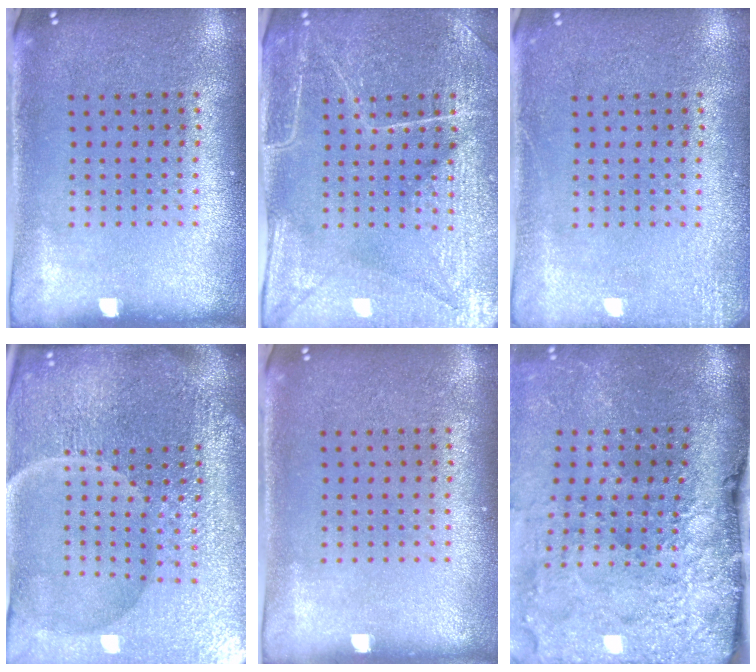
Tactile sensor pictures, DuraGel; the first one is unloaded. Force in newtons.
{"total": 4.5, "press": 4.2, "slide": 1.5}
{"total": 1.9, "press": 1.9, "slide": 0.3}
{"total": 7.0, "press": 6.2, "slide": 3.4}
{"total": 0.0}
{"total": 5.1, "press": 3.8, "slide": 3.3}